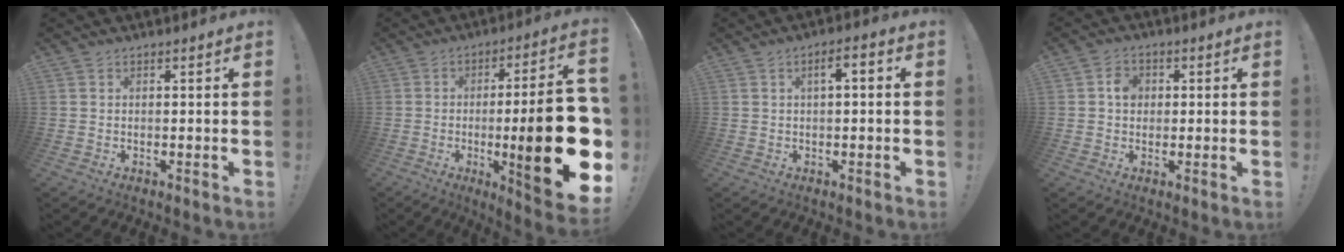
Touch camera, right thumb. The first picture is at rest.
{"total": 25.1, "force": [-3.9, 5.1, 24.2], "torque": [-0.374, 0.006, -0.052]}
{"total": 3.6, "force": [0.0, 1.2, 3.4], "torque": [-0.057, 0.009, -0.007]}
{"total": 4.5, "force": [0.4, 3.8, 2.5], "torque": [-0.033, 0.006, 0.004]}